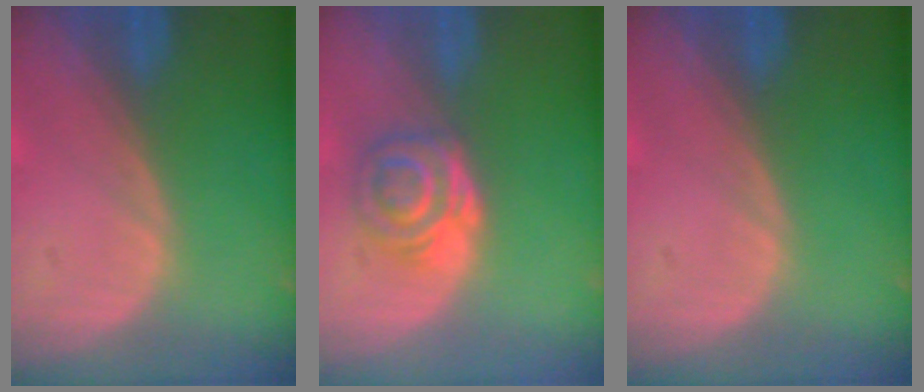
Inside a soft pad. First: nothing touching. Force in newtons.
{"total": 6.3, "press": 5.2, "slide": 3.5}
{"total": 0.0}